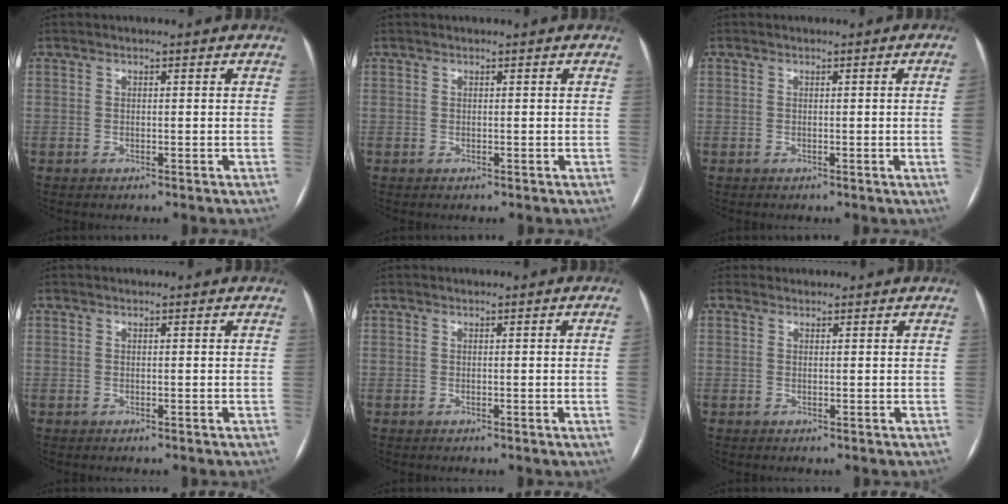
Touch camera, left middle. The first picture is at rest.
{"total": 0.0}
{"total": 2.5, "force": [-0.2, -0.9, 2.3], "torque": [-0.031, -0.001, -0.002]}
{"total": 0.0}
{"total": 1.5, "force": [-0.2, -0.6, 1.3], "torque": [-0.016, 0.001, -0.004]}
{"total": 4.6, "force": [3.6, 2.5, 1.4], "torque": [-0.042, 0.041, 0.071]}